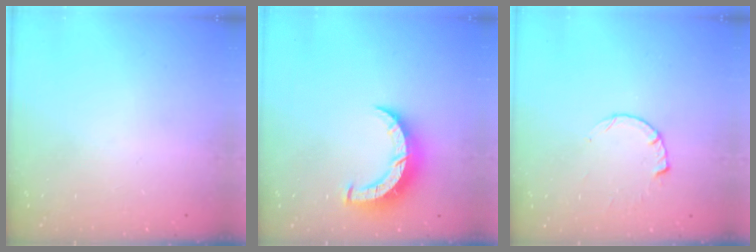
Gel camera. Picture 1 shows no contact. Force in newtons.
{"total": 8.6, "press": 8.5, "slide": 0.7}
{"total": 4.1, "press": 4.0, "slide": 0.8}